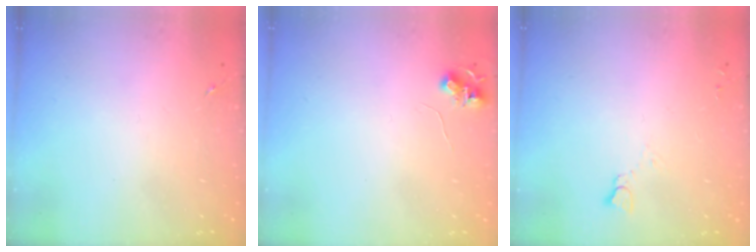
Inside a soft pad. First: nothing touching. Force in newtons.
{"total": 5.6, "press": 5.5, "slide": 0.9}
{"total": 2.5, "press": 2.5, "slide": 0.1}